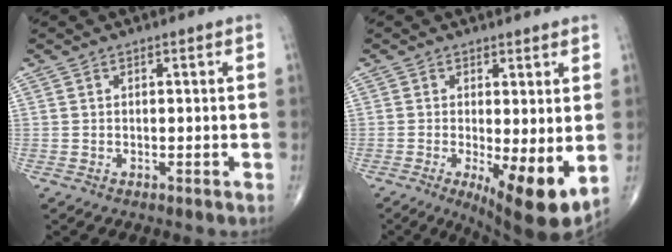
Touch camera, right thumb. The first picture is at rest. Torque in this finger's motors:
{"motor_torque": [1.50, 1.55, 0.06, -0.09, 0.30]}